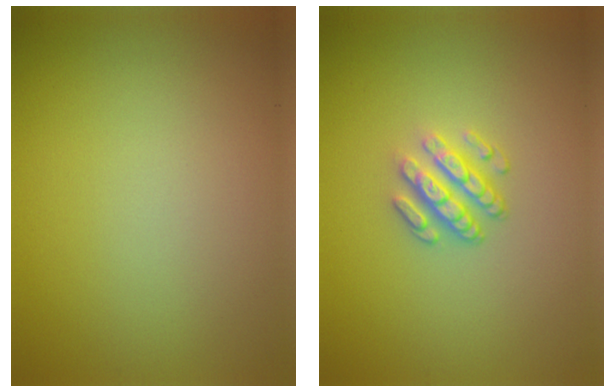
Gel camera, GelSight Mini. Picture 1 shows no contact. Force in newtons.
{"total": 3.4, "press": 2.4, "slide": 2.4}